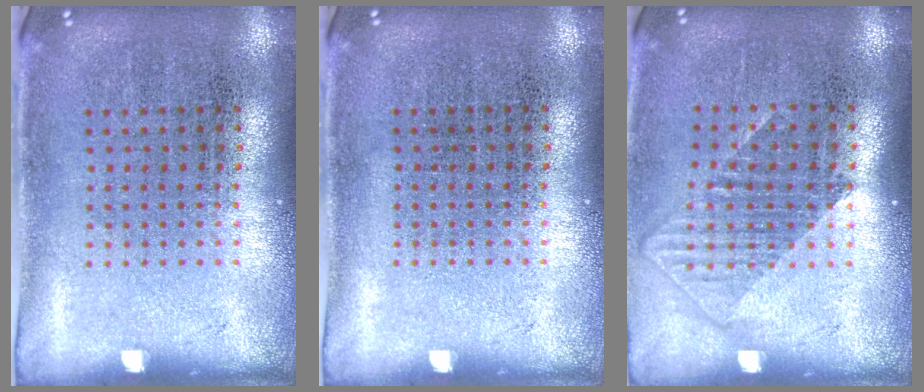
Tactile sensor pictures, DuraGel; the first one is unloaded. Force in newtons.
{"total": 0.0}
{"total": 1.2, "press": 1.0, "slide": 0.8}